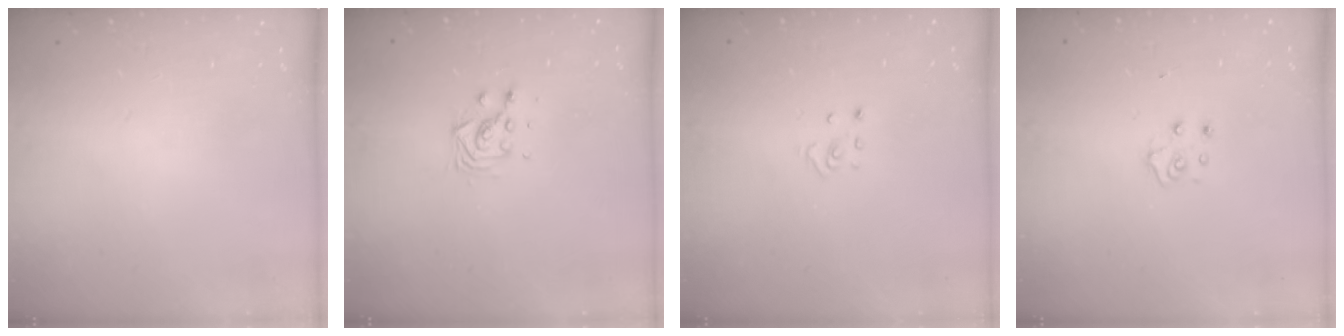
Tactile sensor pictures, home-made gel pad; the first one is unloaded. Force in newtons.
{"total": 6.1, "press": 6.1, "slide": 0.5}
{"total": 2.3, "press": 2.3, "slide": 0.2}
{"total": 5.7, "press": 5.7, "slide": 0.5}